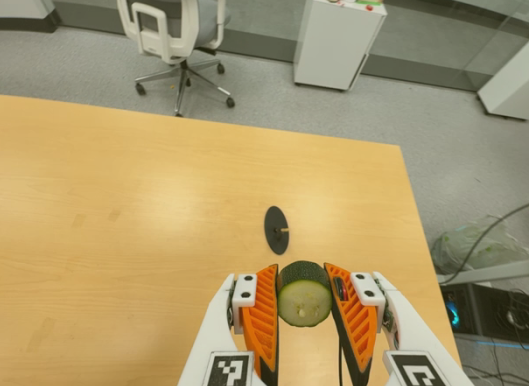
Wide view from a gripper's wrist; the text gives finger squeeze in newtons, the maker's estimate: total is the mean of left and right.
{"total": 11.1, "left": 10.2, "right": 12.0}